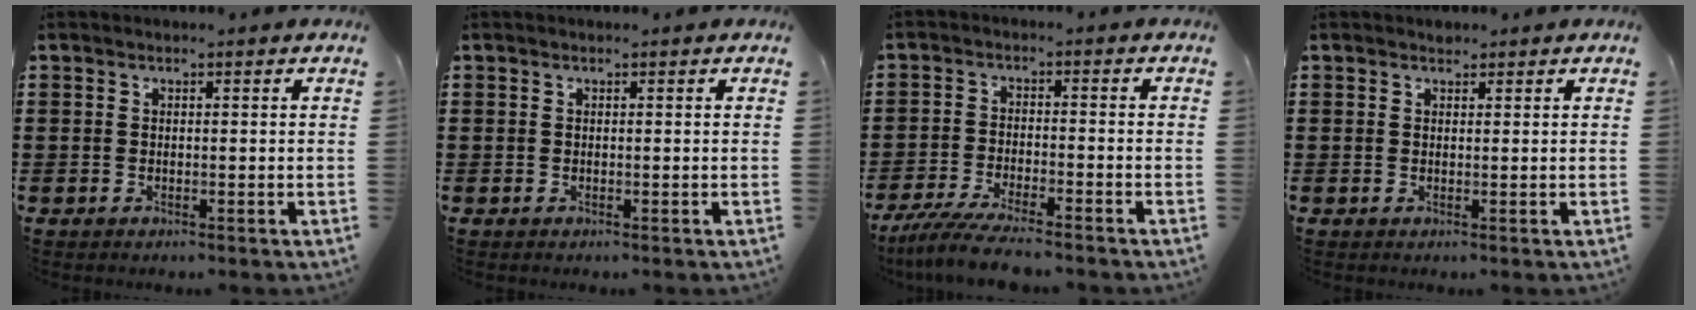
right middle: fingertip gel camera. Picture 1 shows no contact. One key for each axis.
{"total": 0.0}
{"total": 5.9, "fx": -5.4, "fy": 0.2, "fz": 2.5, "tx": -0.066, "ty": -0.015, "tz": -0.105}
{"total": 1.0, "fx": 0.8, "fy": 0.5, "fz": -0.1, "tx": 0.008, "ty": -0.003, "tz": 0.015}